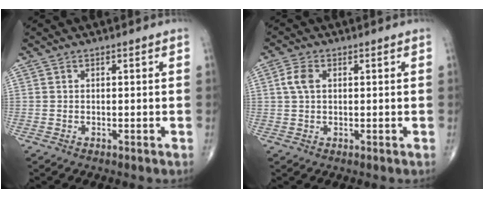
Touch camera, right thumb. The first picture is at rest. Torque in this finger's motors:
{"motor_torque": [-0.10, 0.08, 0.39, 0.09, 0.03]}